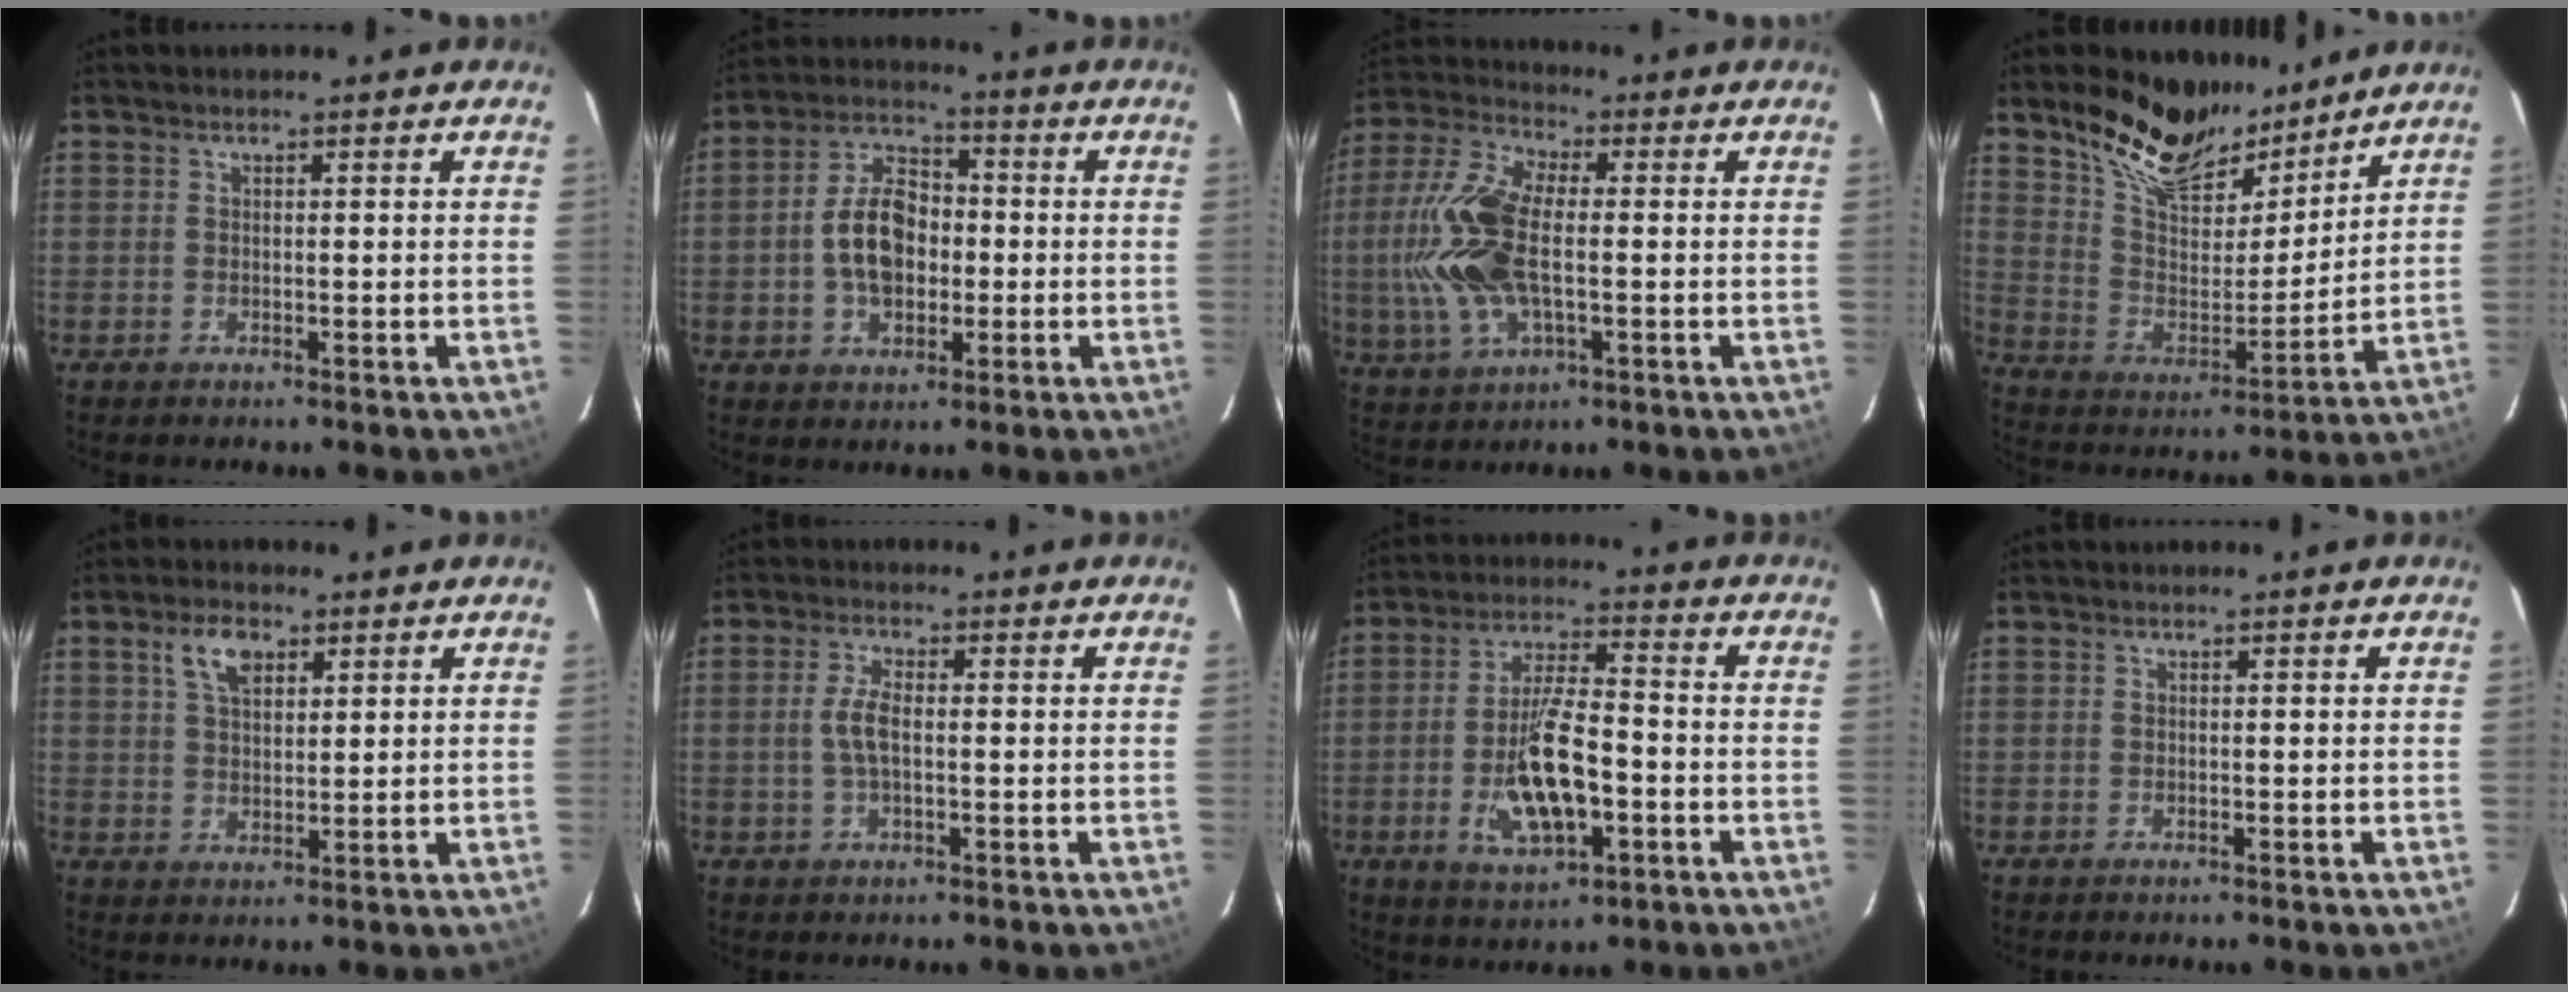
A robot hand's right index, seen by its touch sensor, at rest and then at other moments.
{"total": 10.7, "force": [-1.3, 7.1, 7.9], "torque": [-0.151, 0.025, -0.019]}
{"total": 16.4, "force": [-1.1, 8.1, 14.3], "torque": [-0.321, 0.006, -0.022]}
{"total": 18.2, "force": [13.9, 7.7, 8.9], "torque": [-0.181, 0.016, 0.255]}
{"total": 5.6, "force": [2.9, 3.0, 3.8], "torque": [-0.068, 0.012, 0.054]}
{"total": 4.4, "force": [-0.3, 1.7, 4.0], "torque": [-0.083, 0.003, -0.005]}
{"total": 13.1, "force": [-3.9, 4.9, 11.5], "torque": [-0.231, -0.004, -0.063]}
{"total": 0.0}